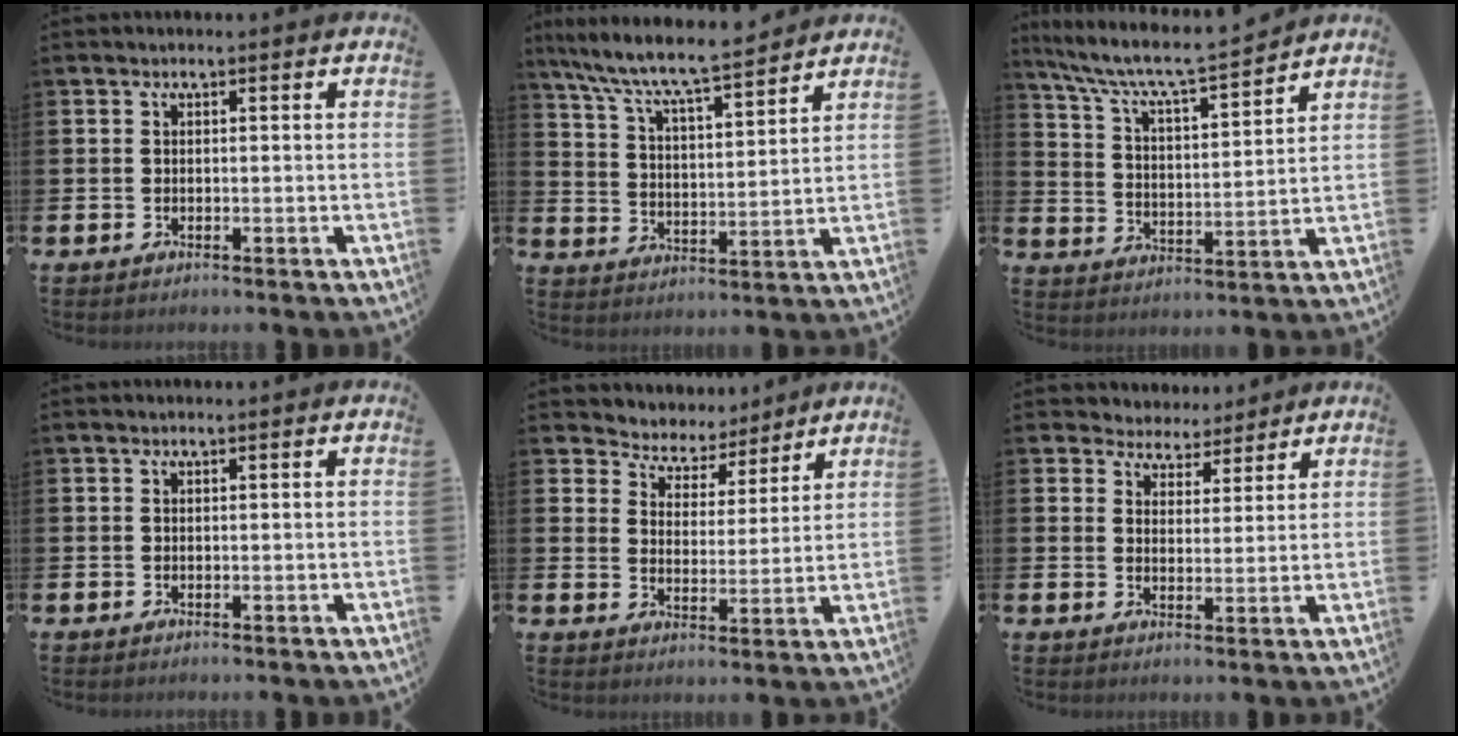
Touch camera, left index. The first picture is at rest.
{"total": 8.5, "force": [8.0, 0.5, 3.0], "torque": [-0.096, -0.056, 0.138]}
{"total": 7.8, "force": [7.2, 0.6, 3.0], "torque": [-0.093, -0.052, 0.120]}
{"total": 0.0}
{"total": 5.1, "force": [4.7, 1.9, -0.4], "torque": [-0.027, -0.038, 0.080]}
{"total": 4.1, "force": [3.7, 1.6, -0.5], "torque": [-0.009, -0.027, 0.064]}